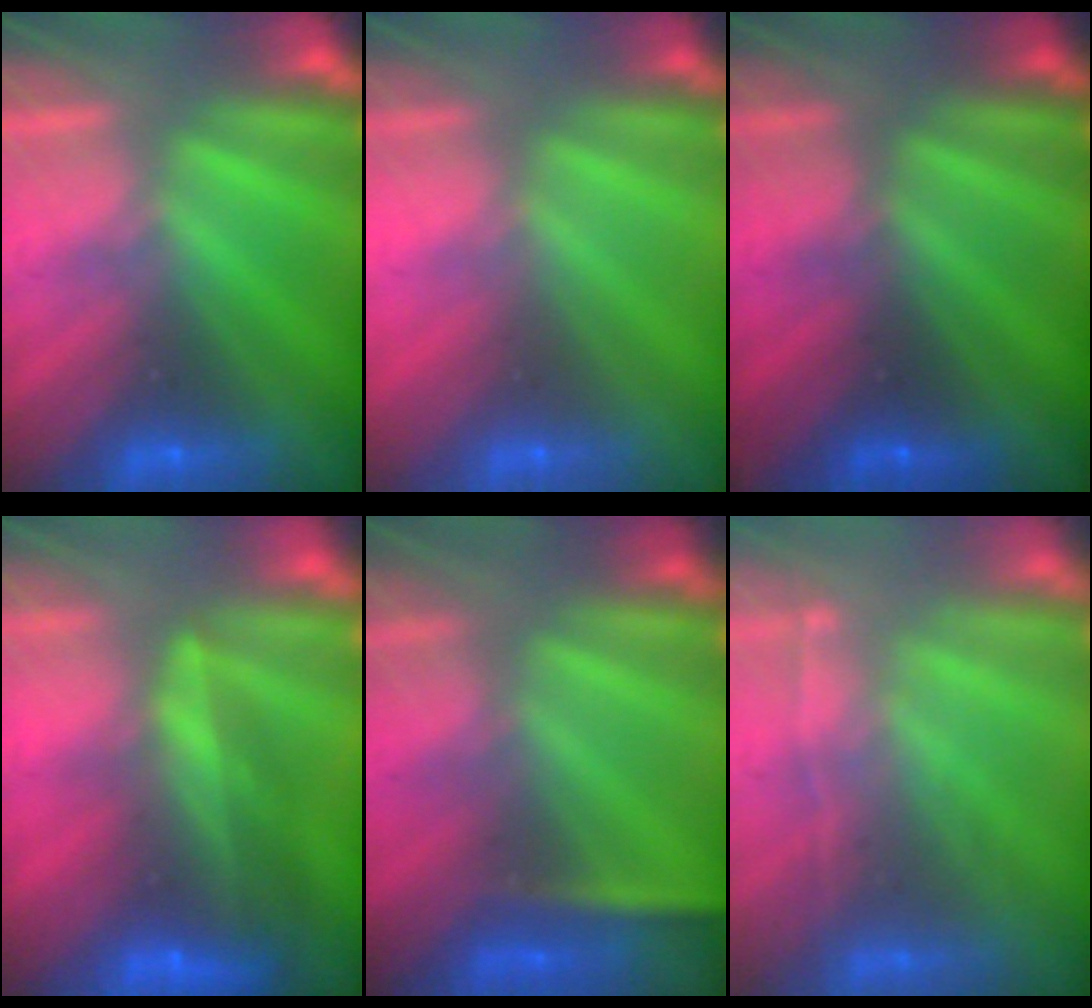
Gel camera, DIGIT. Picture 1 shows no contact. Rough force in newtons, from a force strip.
{"total": 3.0}
{"total": 2.5}
{"total": 5.7}
{"total": 2.9}
{"total": 1.8}